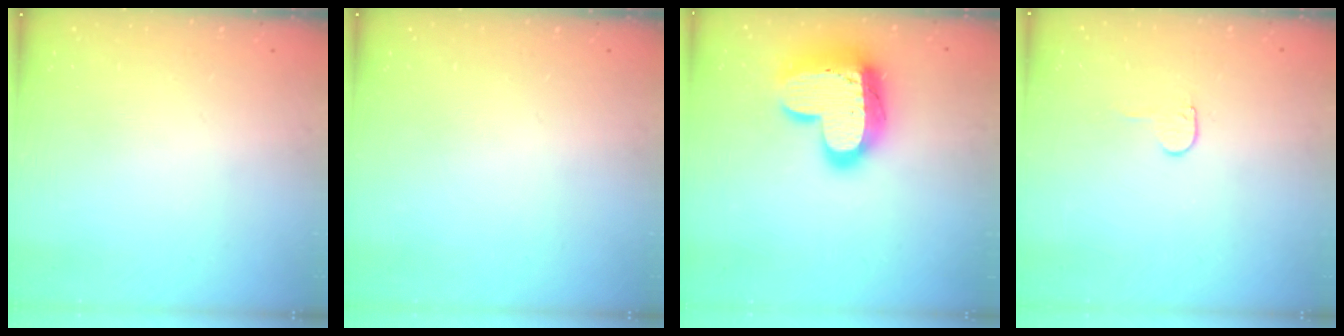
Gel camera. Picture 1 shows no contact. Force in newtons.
{"total": 0.0}
{"total": 19.8, "press": 19.7, "slide": 1.5}
{"total": 4.5, "press": 4.5, "slide": 0.5}